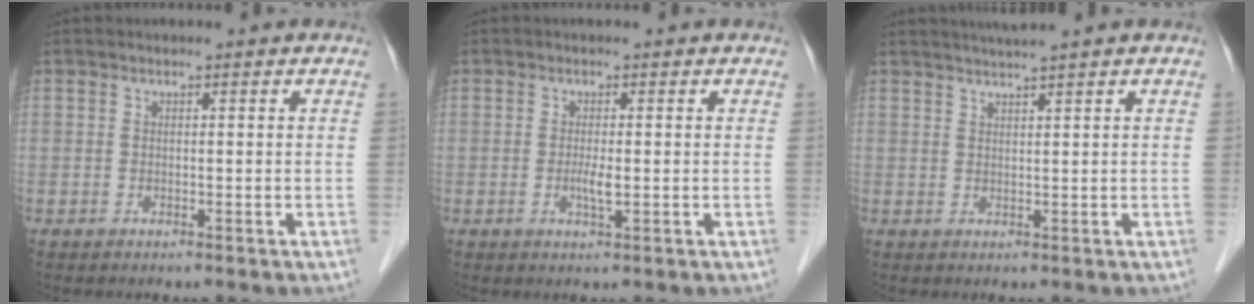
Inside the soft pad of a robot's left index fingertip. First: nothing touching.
{"total": 1.7, "force": [-0.3, 0.2, 1.7], "torque": [-0.036, -0.005, -0.002]}
{"total": 3.1, "force": [2.7, -1.1, 1.3], "torque": [-0.017, 0.007, 0.051]}